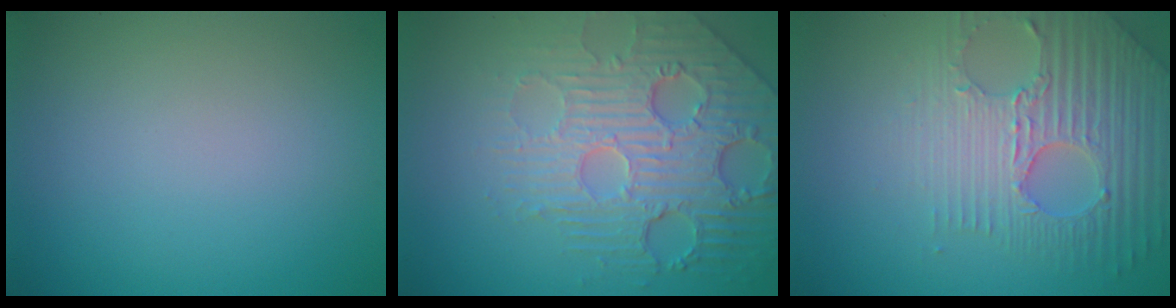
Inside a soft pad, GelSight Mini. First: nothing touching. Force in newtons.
{"total": 6.9, "press": 5.3, "slide": 4.4}
{"total": 5.9, "press": 4.8, "slide": 3.4}